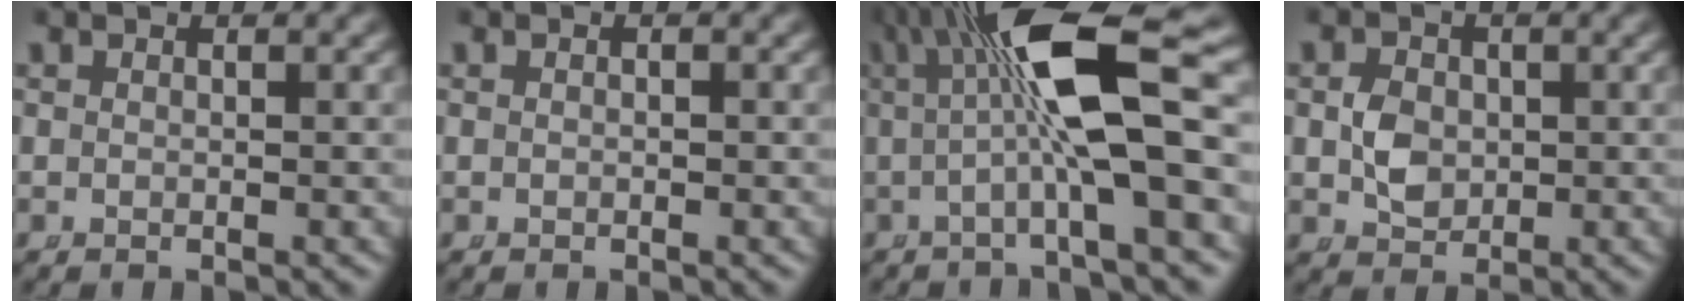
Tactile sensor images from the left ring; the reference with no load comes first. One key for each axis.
{"total": 0.0}
{"total": 8.9, "fx": 1.5, "fy": 2.3, "fz": 8.4, "tx": -0.139, "ty": 0.006, "tz": 0.028}
{"total": 2.5, "fx": -0.3, "fy": 1.9, "fz": 1.6, "tx": -0.026, "ty": -0.009, "tz": 0.003}